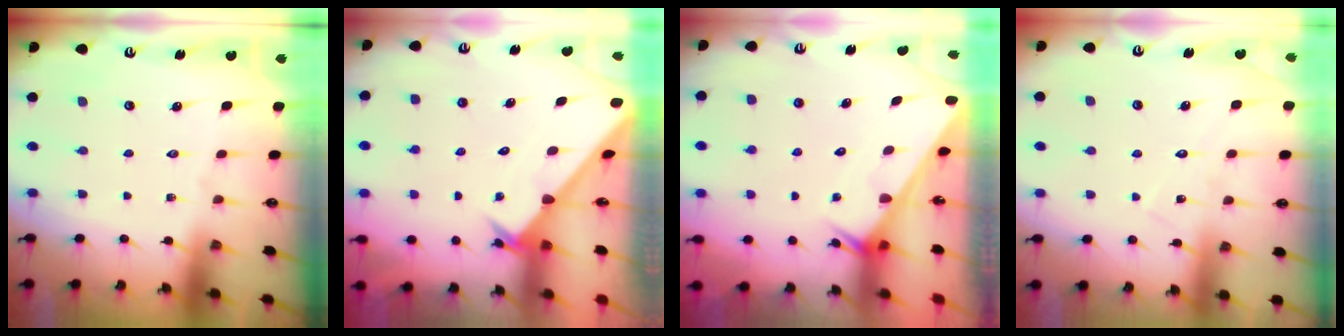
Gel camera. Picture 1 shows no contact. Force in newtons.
{"total": 2.6, "press": 2.6, "slide": 0.2}
{"total": 3.6, "press": 3.6, "slide": 0.3}
{"total": 7.1, "press": 7.1, "slide": 0.4}